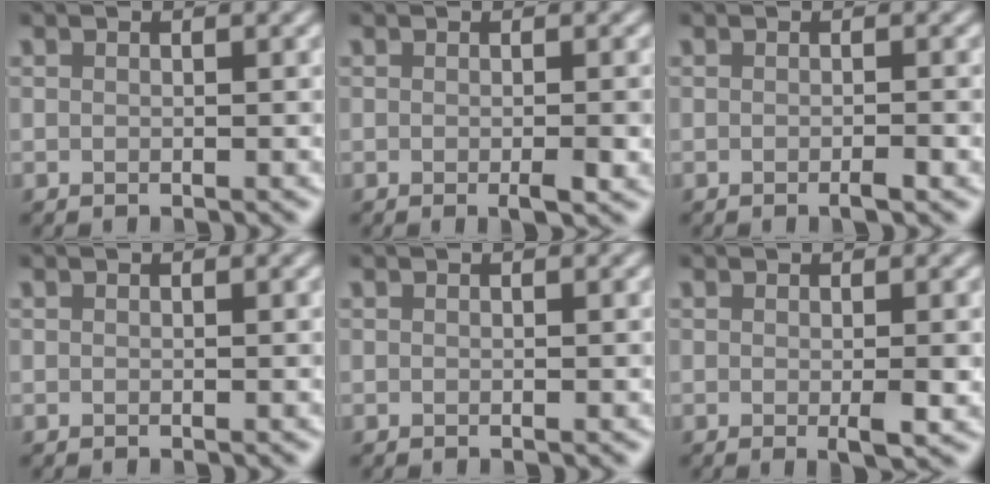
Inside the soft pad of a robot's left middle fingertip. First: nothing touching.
{"total": 2.5, "force": [-0.5, 0.4, 2.4], "torque": [-0.030, -0.003, -0.006]}
{"total": 1.3, "force": [-0.5, 0.1, 1.2], "torque": [-0.016, -0.003, -0.011]}
{"total": 0.0}
{"total": 0.0}
{"total": 2.3, "force": [-0.2, 0.4, 2.3], "torque": [-0.030, -0.007, -0.003]}